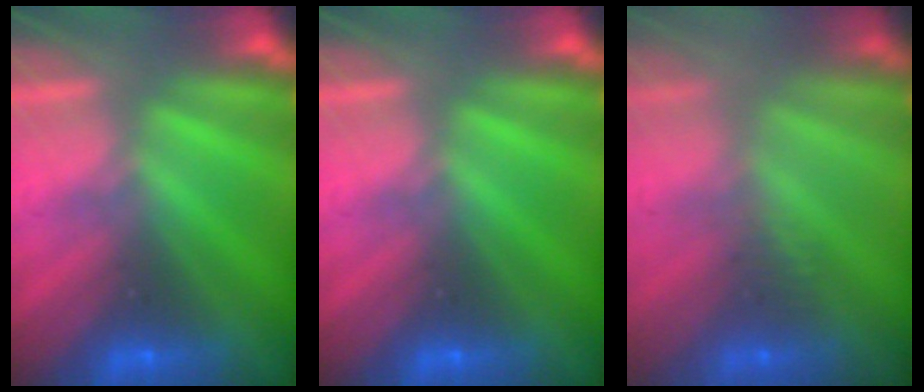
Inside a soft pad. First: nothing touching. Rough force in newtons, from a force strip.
{"total": 0.0}
{"total": 2.6}